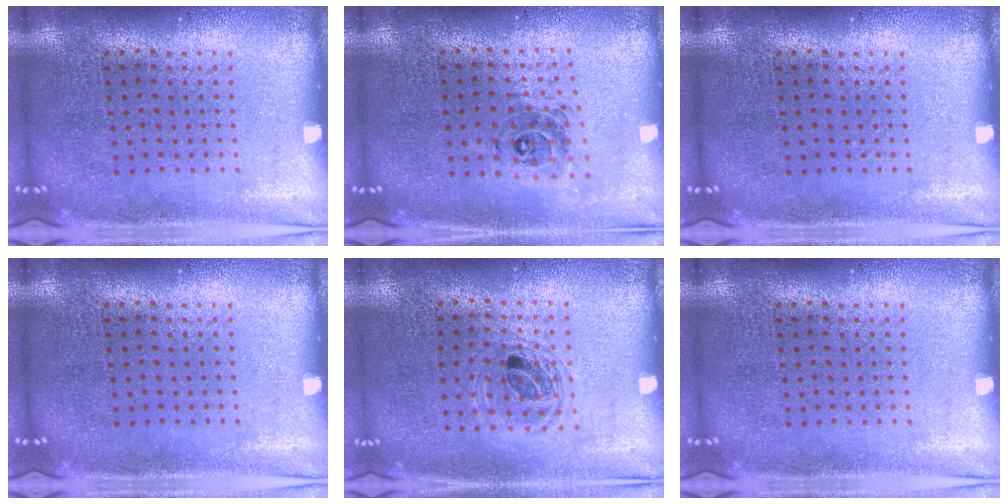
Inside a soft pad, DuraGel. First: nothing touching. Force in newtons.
{"total": 0.7, "press": 0.7, "slide": 0.2}
{"total": 0.0}
{"total": 0.0}
{"total": 1.3, "press": 1.2, "slide": 0.4}
{"total": 0.0}